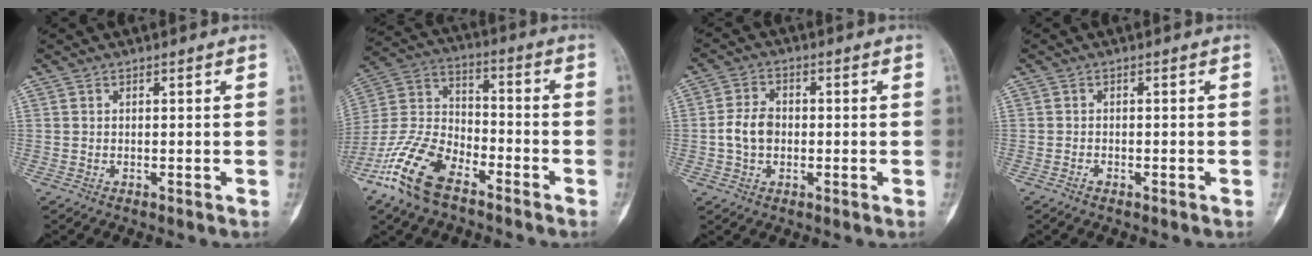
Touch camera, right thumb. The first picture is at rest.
{"total": 15.9, "force": [-10.0, 7.5, 9.8], "torque": [-0.203, 0.046, -0.202]}
{"total": 5.7, "force": [-0.6, 4.2, 3.8], "torque": [-0.066, 0.014, -0.015]}
{"total": 0.9, "force": [-0.6, 0.5, 0.4], "torque": [-0.006, 0.002, -0.013]}